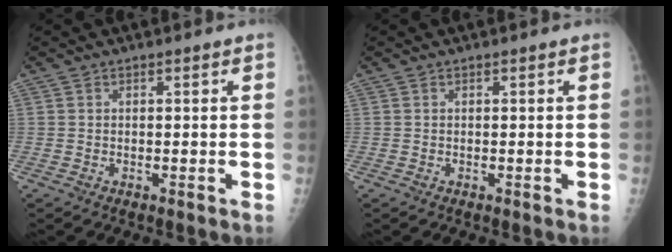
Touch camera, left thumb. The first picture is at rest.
{"total": 0.0}